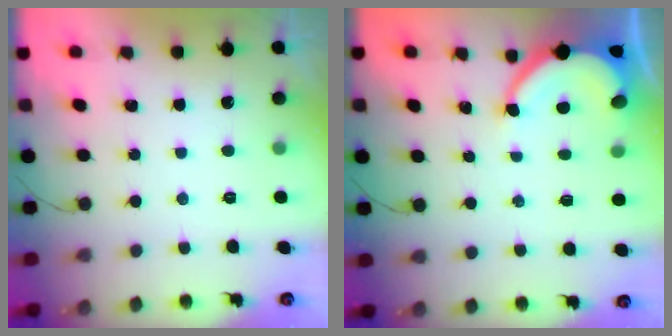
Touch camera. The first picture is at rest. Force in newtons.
{"total": 6.1, "press": 6.1, "slide": 0.8}